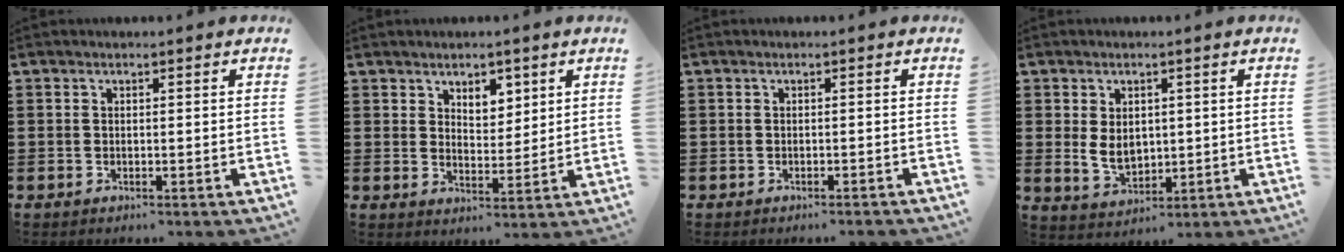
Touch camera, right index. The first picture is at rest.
{"total": 4.0, "force": [3.0, 2.5, 1.0], "torque": [-0.025, 0.002, 0.053]}
{"total": 0.6, "force": [-0.5, -0.1, 0.2], "torque": [-0.005, -0.002, -0.011]}
{"total": 4.7, "force": [0.2, 3.3, 3.4], "torque": [-0.070, 0.002, 0.000]}